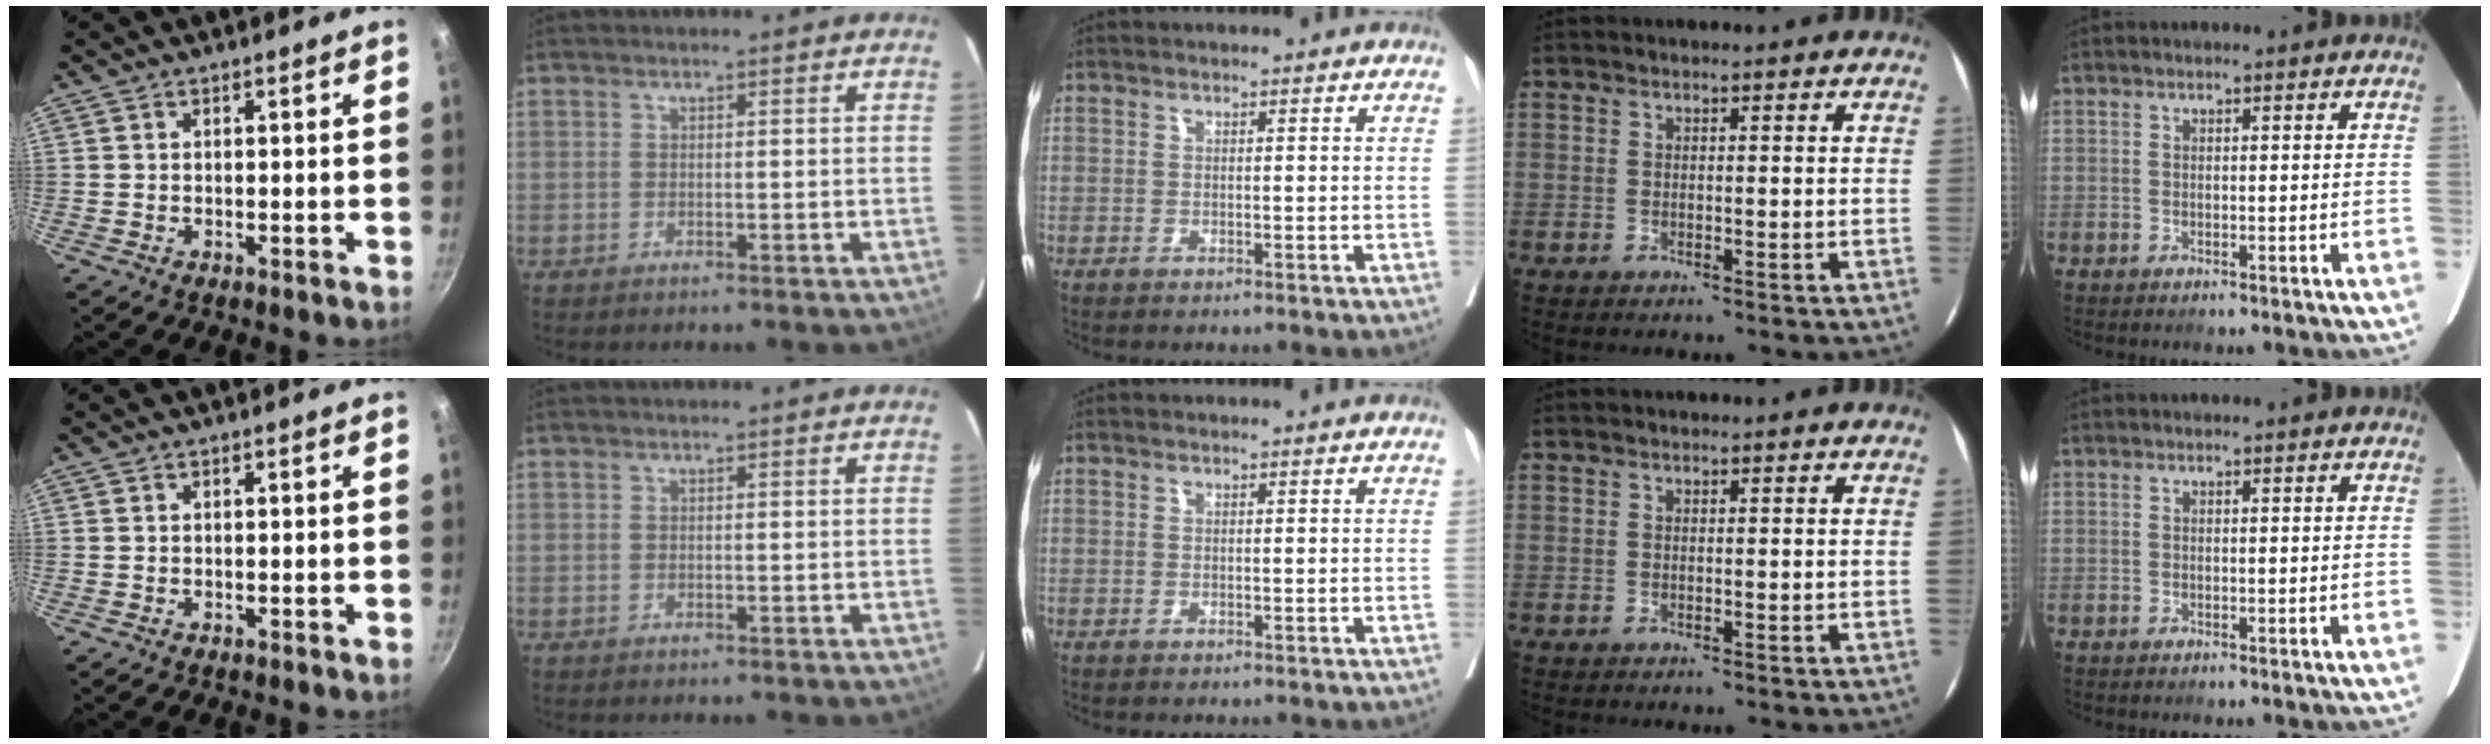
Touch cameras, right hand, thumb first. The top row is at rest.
{}